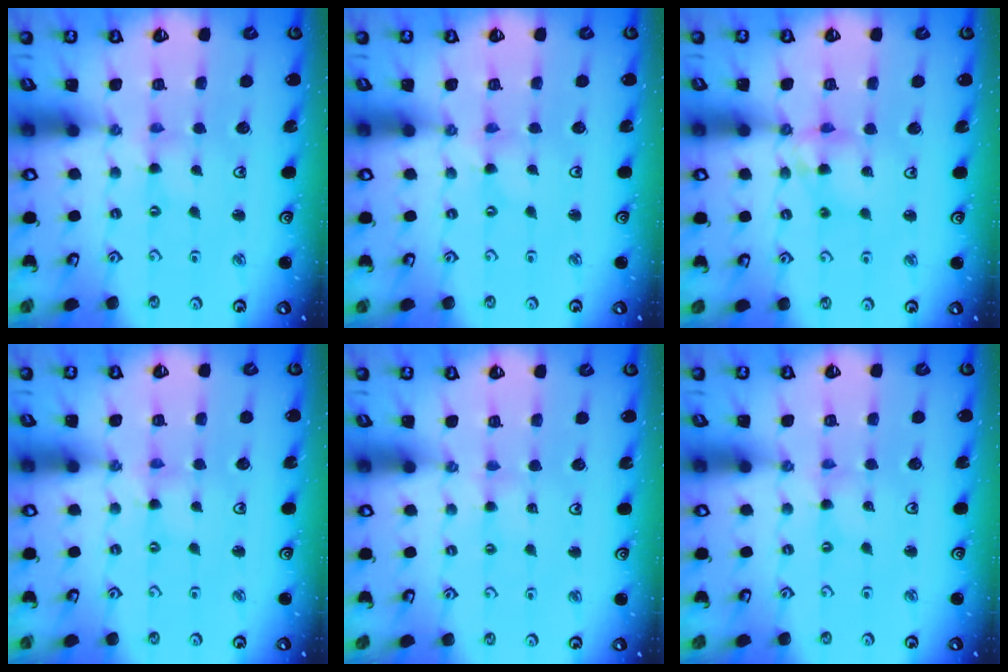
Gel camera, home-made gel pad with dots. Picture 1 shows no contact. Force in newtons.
{"total": 0.0}
{"total": 9.1, "press": 9.0, "slide": 1.1}
{"total": 0.9, "press": 0.9, "slide": 0.2}
{"total": 2.0, "press": 2.0, "slide": 0.3}
{"total": 0.0}